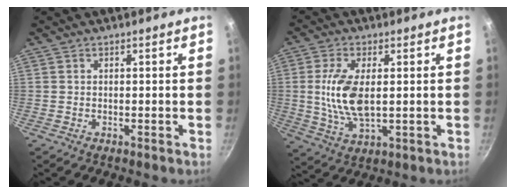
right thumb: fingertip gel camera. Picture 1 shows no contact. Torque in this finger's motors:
{"motor_torque": [1.52, 1.30, 1.08, -0.40, 0.31]}